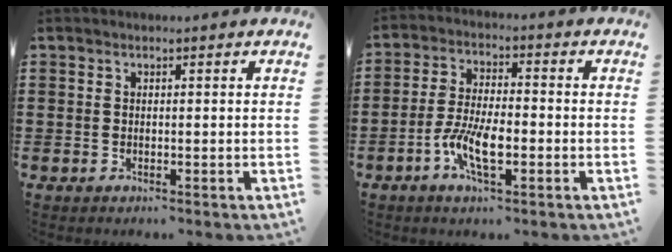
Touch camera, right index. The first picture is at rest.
{"total": 7.5, "force": [-2.8, 2.5, 6.5], "torque": [-0.146, -0.010, -0.058]}